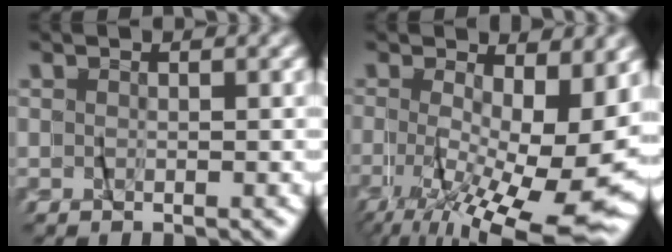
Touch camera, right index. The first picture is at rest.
{"total": 8.6, "force": [-3.0, 2.0, 7.8], "torque": [-0.099, -0.043, -0.025]}